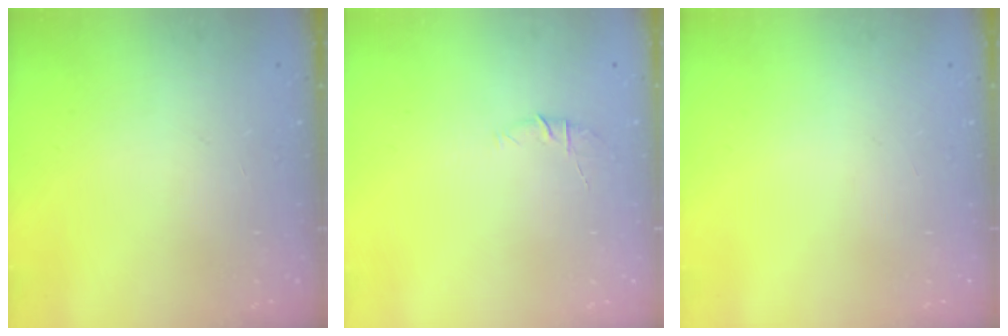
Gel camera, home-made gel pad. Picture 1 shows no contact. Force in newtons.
{"total": 4.8, "press": 4.7, "slide": 1.2}
{"total": 0.0}